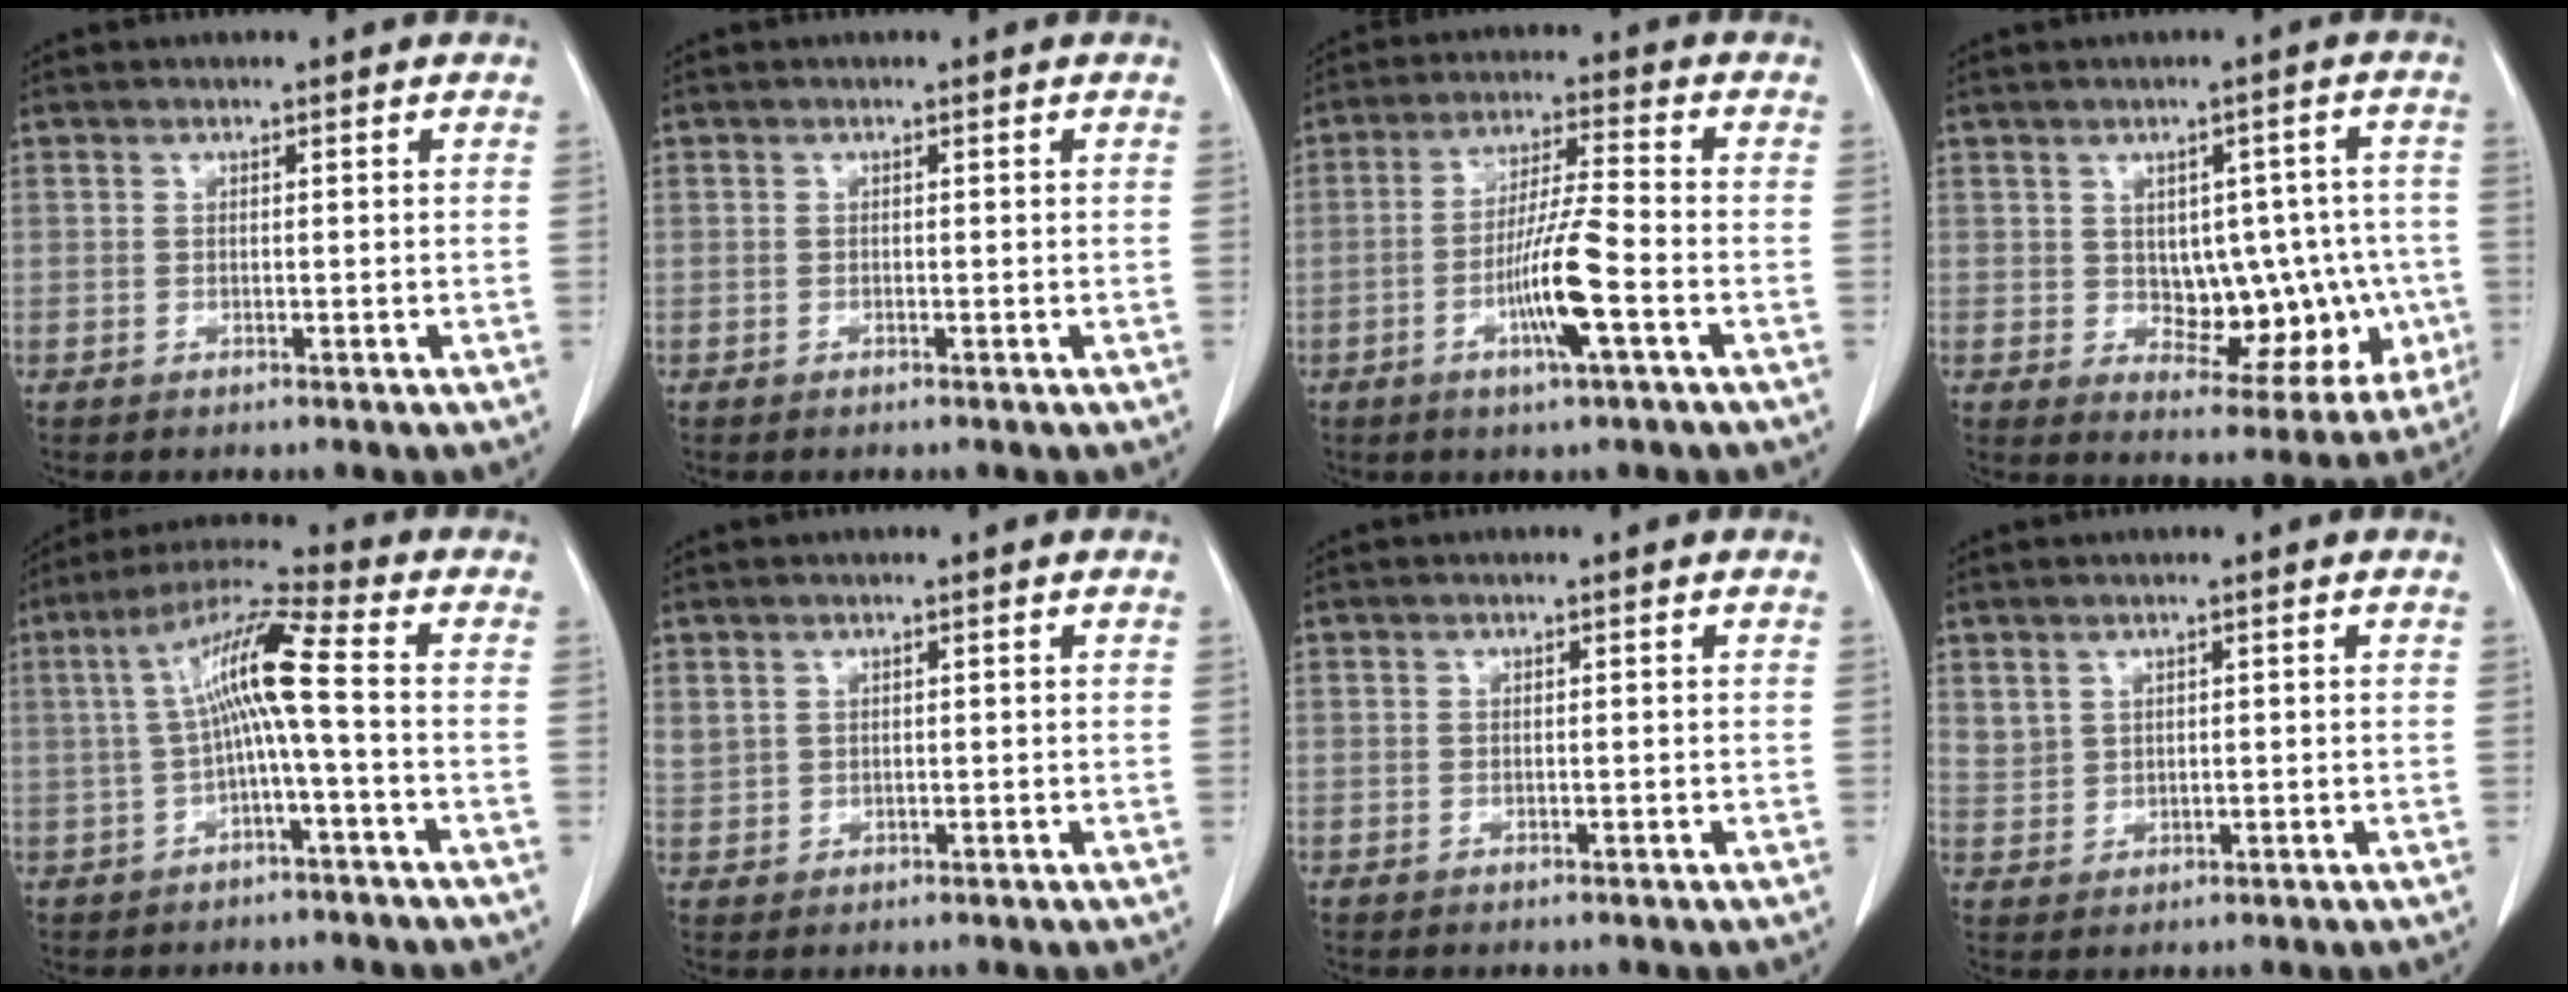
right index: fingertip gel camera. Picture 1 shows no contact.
{"total": 0.0}
{"total": 9.1, "force": [-3.1, -0.1, 8.5], "torque": [-0.161, -0.006, -0.060]}
{"total": 11.6, "force": [-1.0, 6.8, 9.3], "torque": [-0.102, 0.028, 0.011]}
{"total": 9.0, "force": [-0.3, -0.3, 9.0], "torque": [-0.167, 0.028, -0.008]}
{"total": 2.0, "force": [1.4, 1.3, 0.6], "torque": [-0.013, 0.008, 0.035]}
{"total": 0.0}
{"total": 2.4, "force": [1.6, 1.6, 0.5], "torque": [-0.003, -0.001, 0.037]}